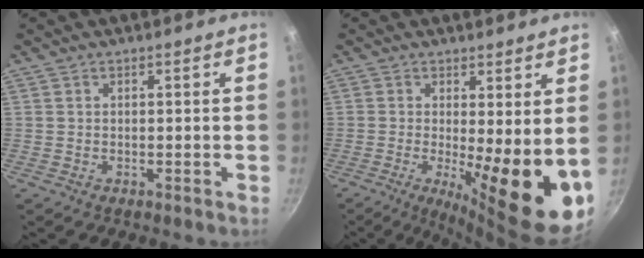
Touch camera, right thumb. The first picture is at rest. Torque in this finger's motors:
{"motor_torque": [-0.36, 1.45, 1.78, -0.34, 0.32]}